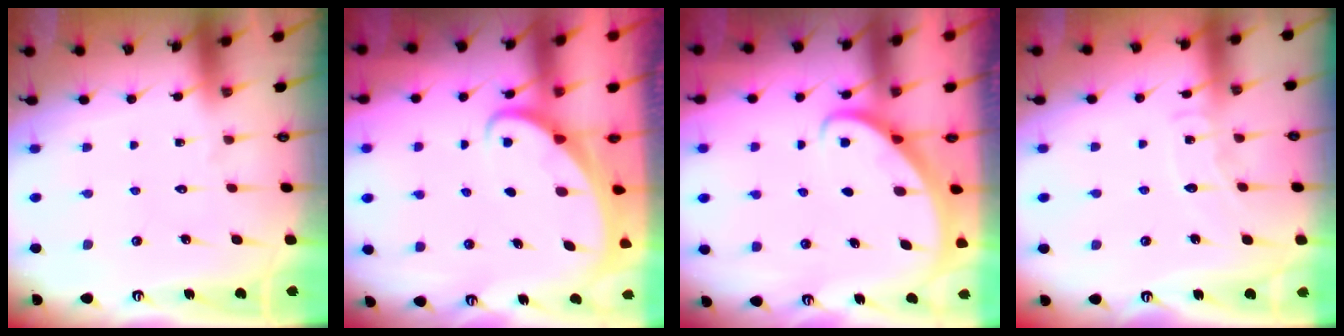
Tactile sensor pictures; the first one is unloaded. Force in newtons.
{"total": 2.9, "press": 2.9, "slide": 0.3}
{"total": 2.8, "press": 2.8, "slide": 0.2}
{"total": 6.4, "press": 6.3, "slide": 0.6}